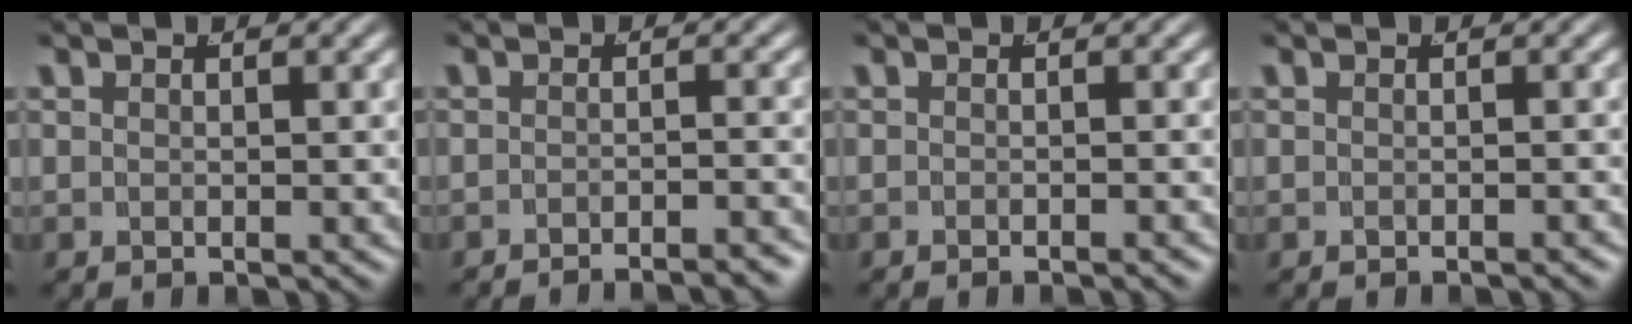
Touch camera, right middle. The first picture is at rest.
{"total": 3.8, "force": [-3.7, 0.1, 0.8], "torque": [0.001, -0.001, -0.062]}
{"total": 1.0, "force": [-0.9, -0.2, 0.2], "torque": [-0.002, 0.002, -0.017]}
{"total": 0.9, "force": [-0.9, -0.2, 0.0], "torque": [-0.001, 0.002, -0.015]}